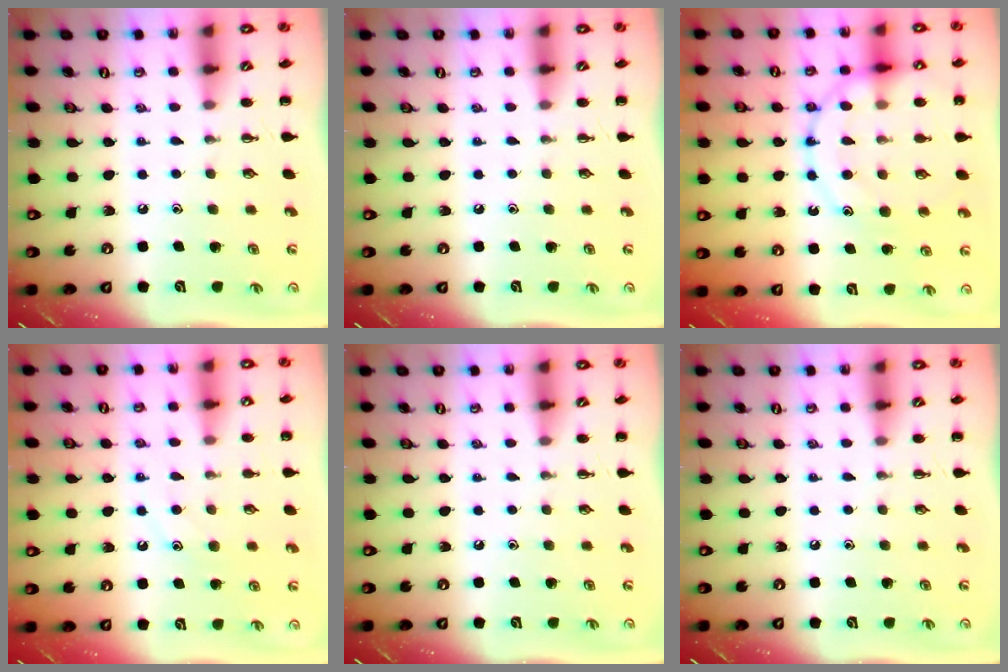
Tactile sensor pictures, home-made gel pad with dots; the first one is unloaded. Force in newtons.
{"total": 0.0}
{"total": 16.1, "press": 16.0, "slide": 1.4}
{"total": 9.6, "press": 9.6, "slide": 0.9}
{"total": 0.0}
{"total": 0.0}